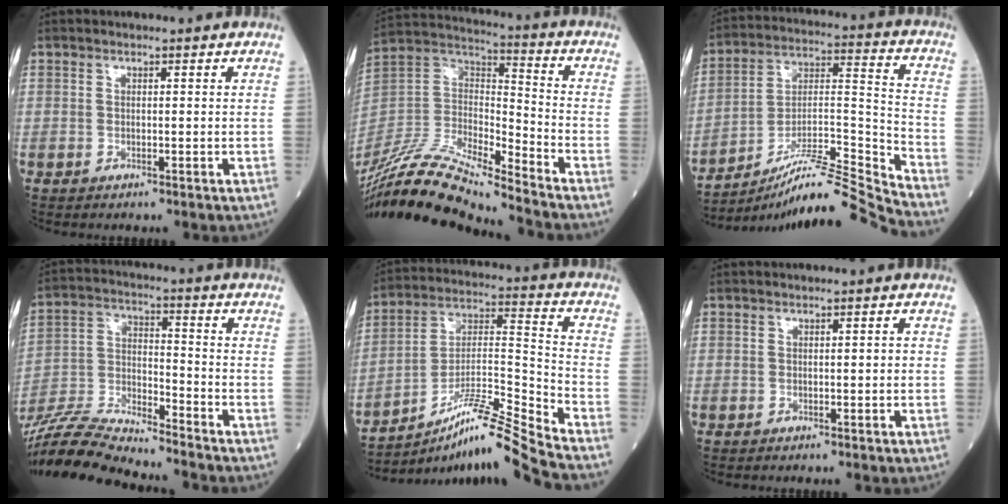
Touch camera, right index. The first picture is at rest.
{"total": 20.4, "force": [-18.4, 0.8, 8.7], "torque": [-0.193, 0.005, -0.344]}
{"total": 17.0, "force": [-15.6, -3.1, 5.9], "torque": [-0.090, 0.032, -0.265]}
{"total": 13.8, "force": [-13.2, -0.2, 3.9], "torque": [-0.075, 0.004, -0.249]}
{"total": 14.5, "force": [-12.1, -2.5, 7.7], "torque": [-0.133, 0.014, -0.209]}
{"total": 0.7, "force": [-0.1, 0.2, 0.7], "torque": [-0.009, 0.002, -0.001]}